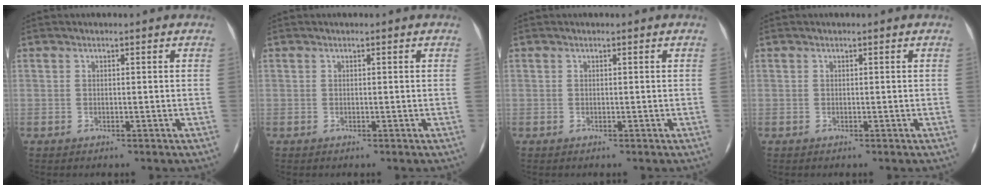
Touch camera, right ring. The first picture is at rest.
{"total": 0.0}
{"total": 0.0}
{"total": 0.0}